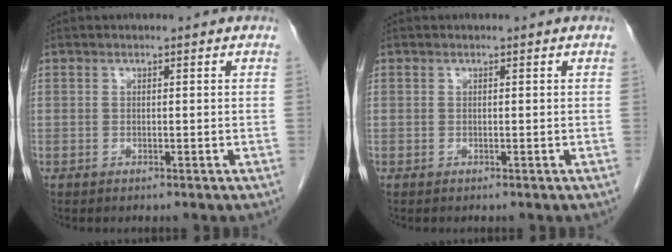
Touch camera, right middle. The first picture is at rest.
{"total": 0.0}